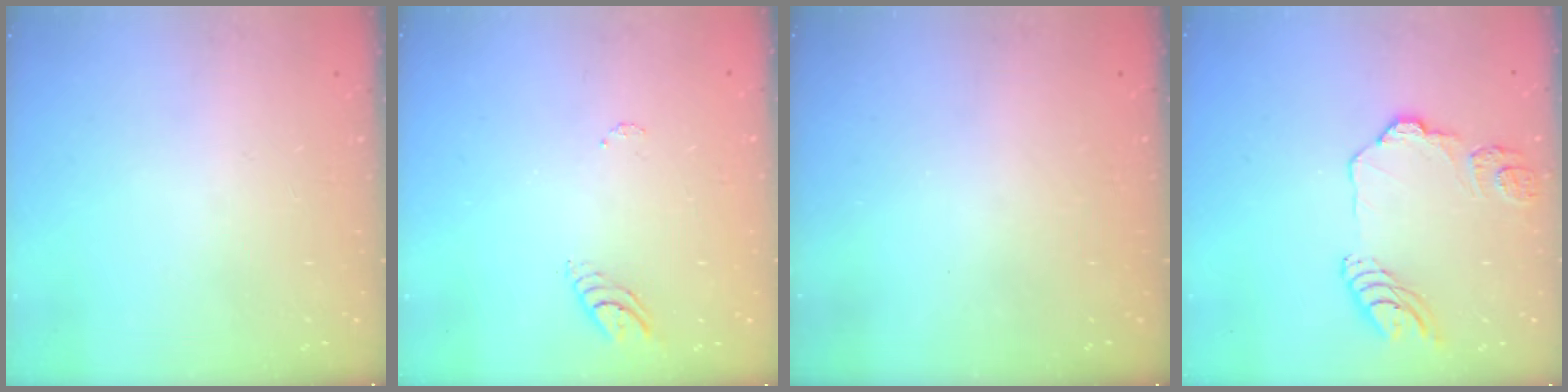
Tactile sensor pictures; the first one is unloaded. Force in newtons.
{"total": 3.7, "press": 3.7, "slide": 0.3}
{"total": 0.0}
{"total": 13.0, "press": 12.9, "slide": 1.3}